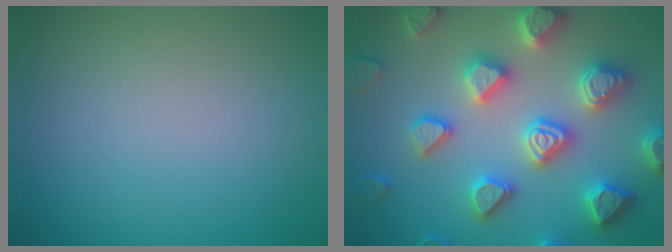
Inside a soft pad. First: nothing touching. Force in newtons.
{"total": 7.3, "press": 7.1, "slide": 1.6}